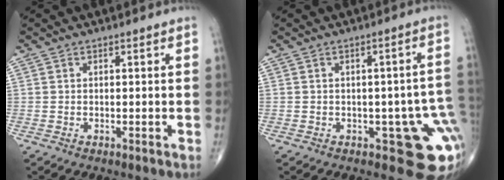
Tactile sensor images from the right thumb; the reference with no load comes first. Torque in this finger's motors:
{"motor_torque": [1.89, 1.22, 0.85, -0.88, 0.17]}